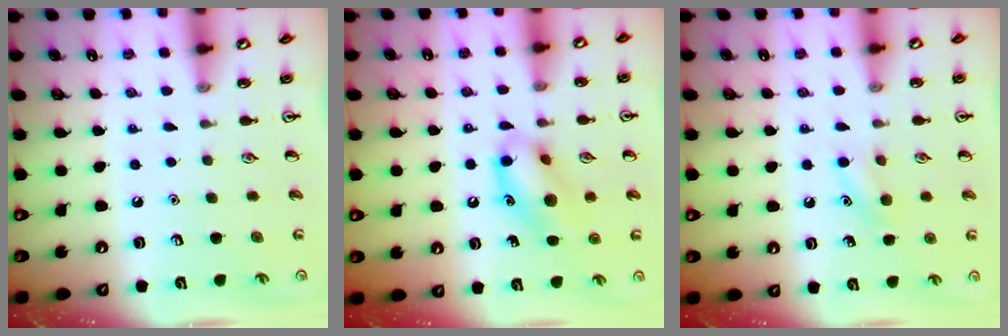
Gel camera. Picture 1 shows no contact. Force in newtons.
{"total": 11.8, "press": 11.6, "slide": 2.1}
{"total": 7.4, "press": 7.0, "slide": 2.3}